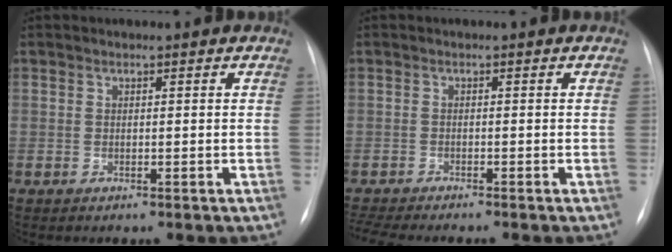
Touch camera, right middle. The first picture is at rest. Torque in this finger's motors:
{"motor_torque": [0.44, -0.44, 0.10, 0.02]}